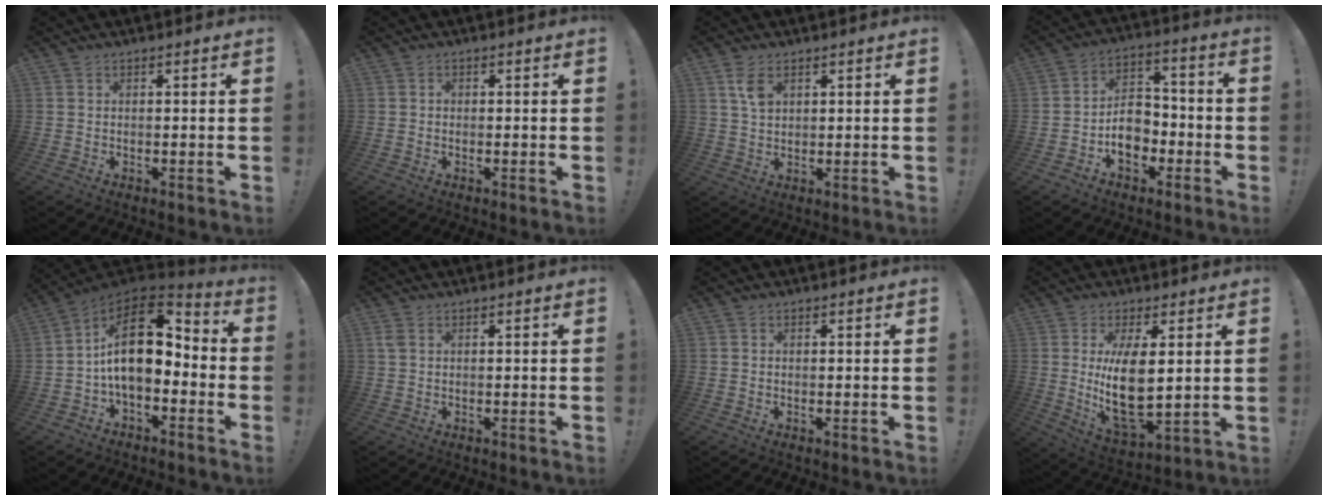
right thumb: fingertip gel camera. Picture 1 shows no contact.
{"total": 0.7, "force": [-0.3, 0.7, 0.2], "torque": [-0.003, 0.004, -0.006]}
{"total": 5.3, "force": [2.3, 3.1, 3.7], "torque": [-0.056, -0.007, 0.042]}
{"total": 11.2, "force": [-3.9, 8.3, 6.5], "torque": [-0.095, 0.027, -0.063]}
{"total": 17.9, "force": [2.3, 9.5, 15.1], "torque": [-0.261, -0.006, 0.039]}
{"total": 1.5, "force": [0.7, 0.8, 1.1], "torque": [-0.026, 0.005, 0.013]}
{"total": 0.0}
{"total": 13.6, "force": [2.5, 6.1, 11.8], "torque": [-0.222, -0.036, 0.043]}